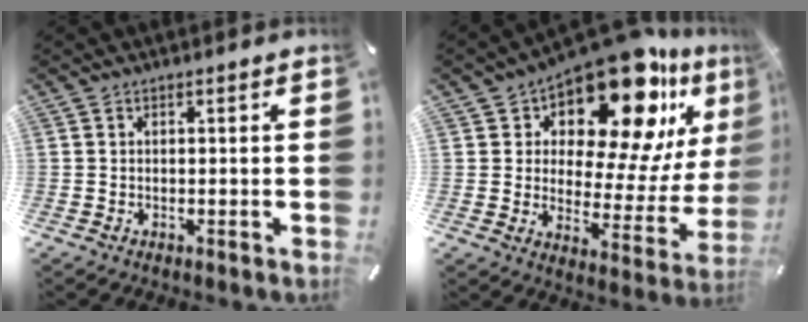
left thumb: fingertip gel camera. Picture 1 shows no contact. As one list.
[{"total": 18.5, "force": [13.6, 7.5, 10.0], "torque": [-0.149, -0.123, 0.224]}]